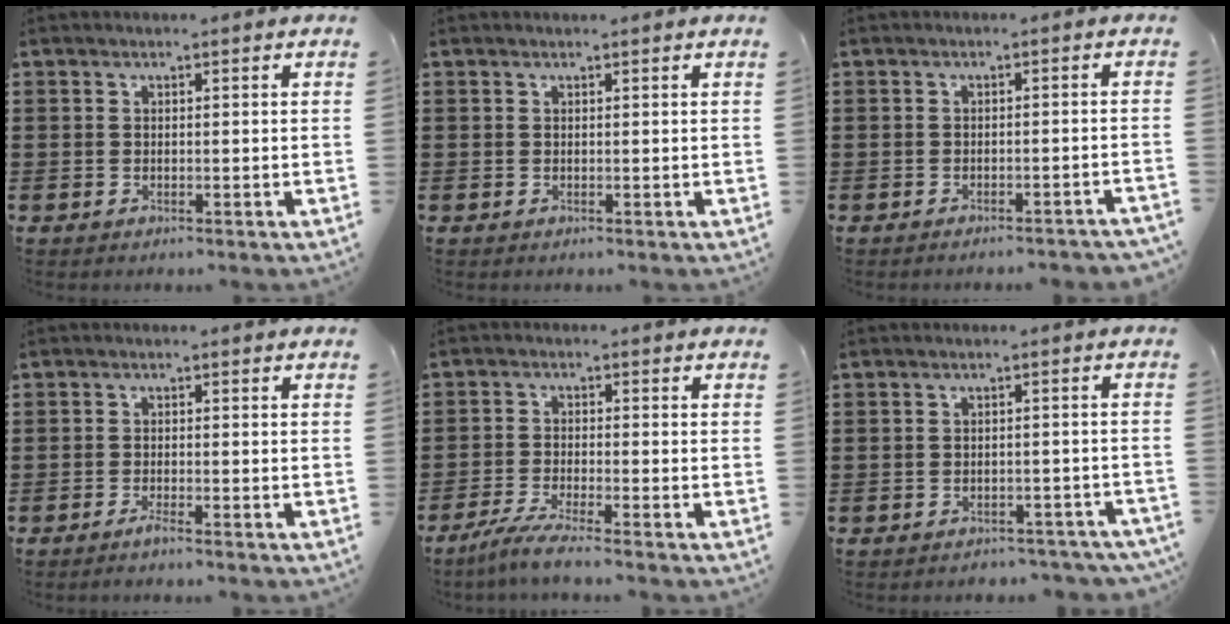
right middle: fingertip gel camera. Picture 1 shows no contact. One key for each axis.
{"total": 0.0}
{"total": 1.5, "fx": -1.4, "fy": -0.2, "fz": 0.4, "tx": -0.007, "ty": 0.004, "tz": -0.029}
{"total": 1.5, "fx": -1.0, "fy": 0.1, "fz": 1.1, "tx": -0.019, "ty": -0.004, "tz": -0.018}
{"total": 3.6, "fx": -3.0, "fy": -0.3, "fz": 1.9, "tx": -0.048, "ty": -0.012, "tz": -0.062}
{"total": 2.0, "fx": -2.0, "fy": 0.3, "fz": 0.0, "tx": -0.007, "ty": 0.002, "tz": -0.043}